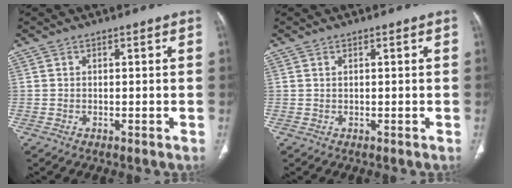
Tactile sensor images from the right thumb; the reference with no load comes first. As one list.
[{"total": 0.0}]